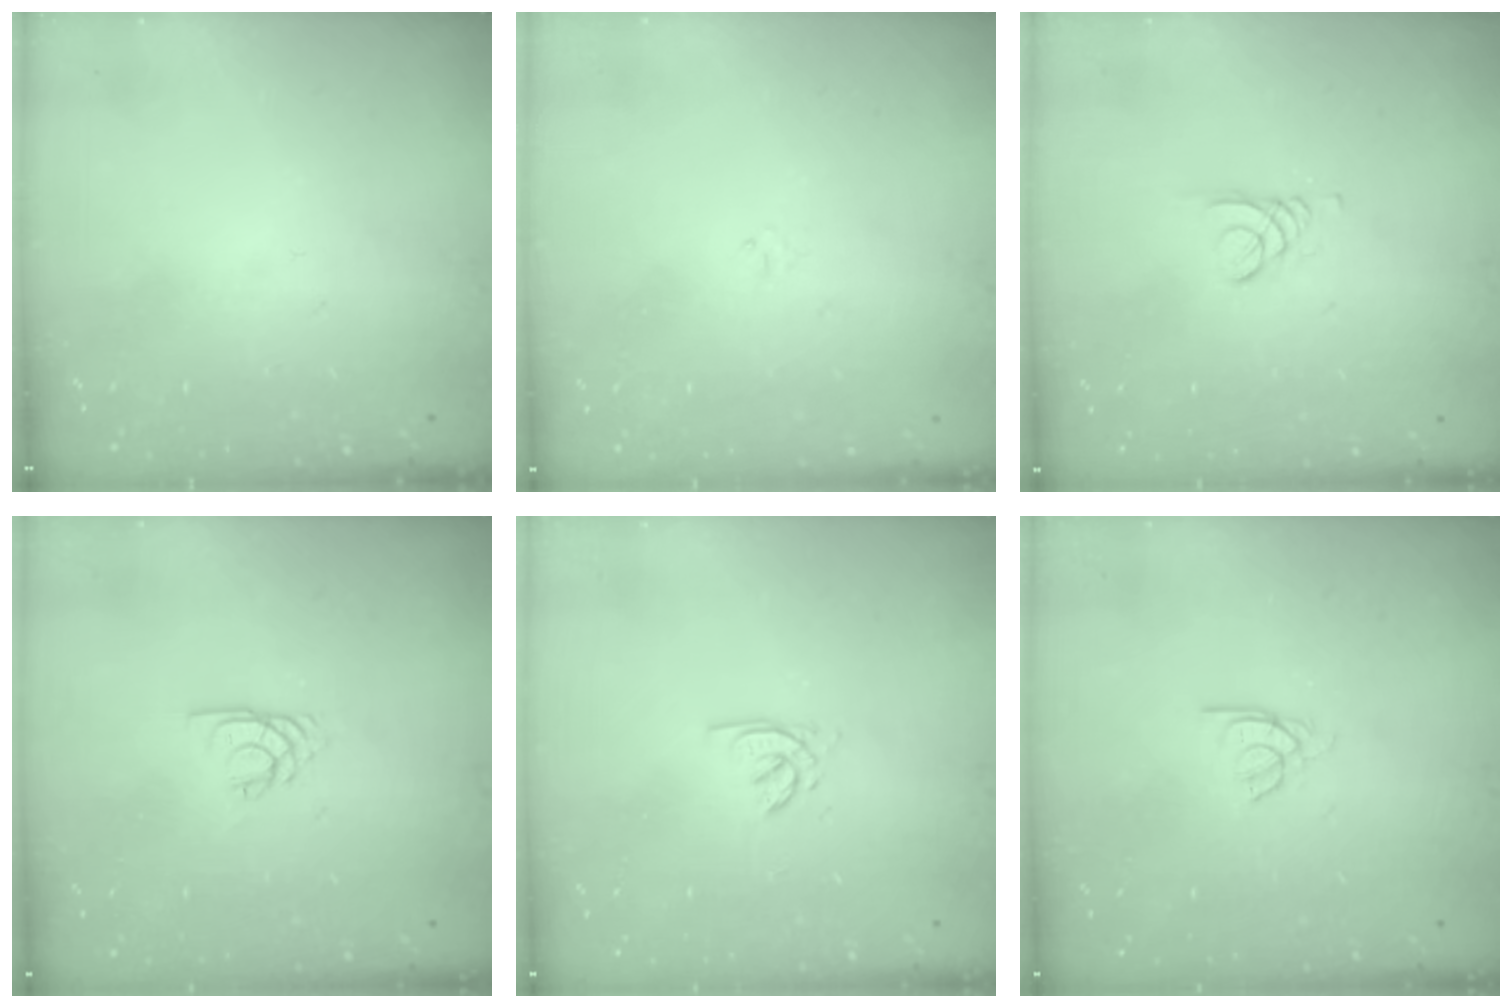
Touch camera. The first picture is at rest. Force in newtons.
{"total": 0.7, "press": 0.5, "slide": 0.4}
{"total": 1.5, "press": 1.5, "slide": 0.1}
{"total": 2.1, "press": 2.1, "slide": 0.2}
{"total": 1.5, "press": 1.5, "slide": 0.2}
{"total": 2.2, "press": 2.1, "slide": 0.4}